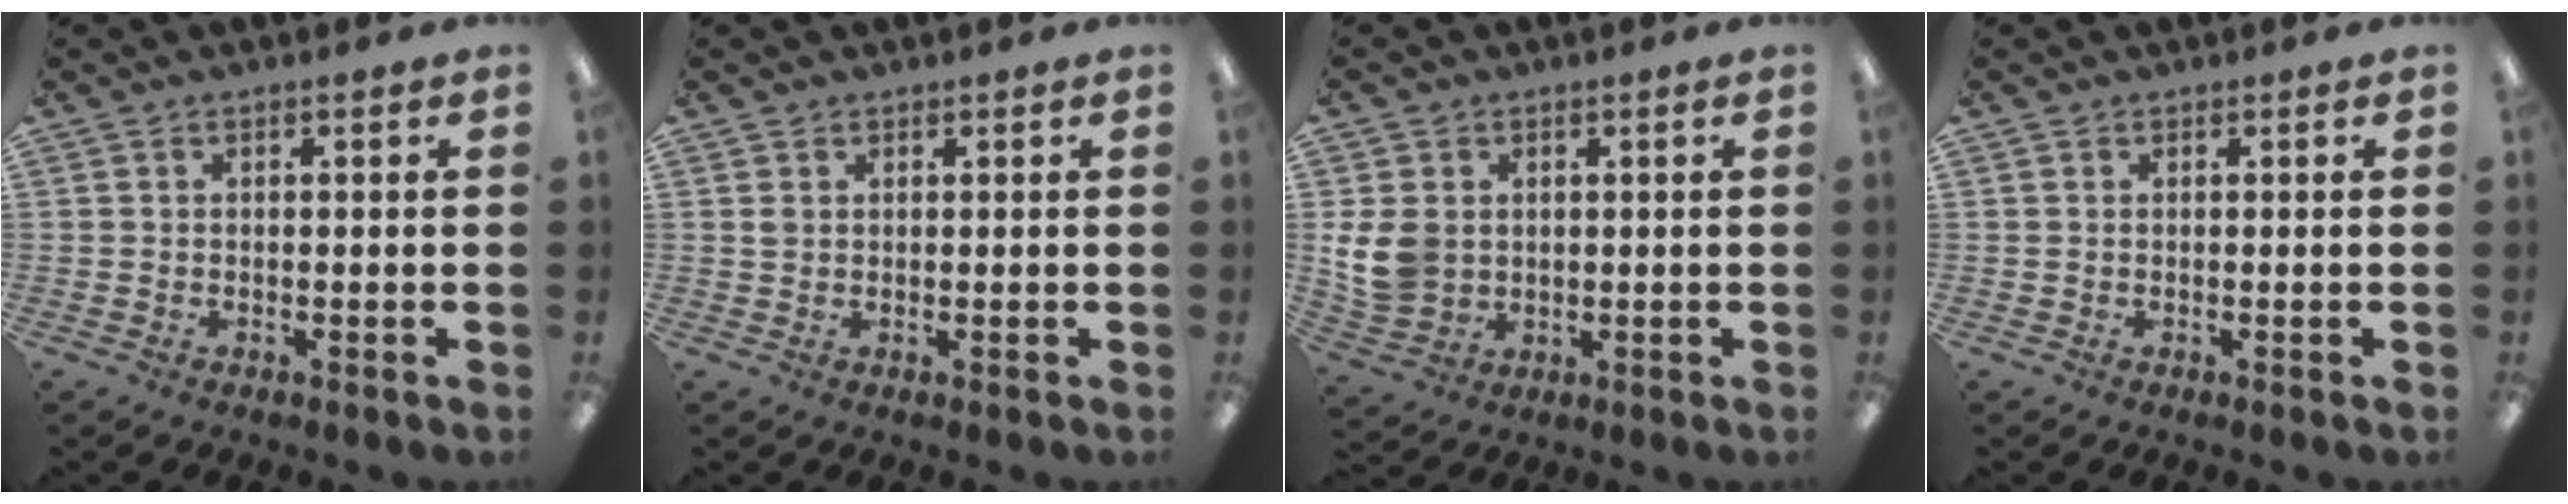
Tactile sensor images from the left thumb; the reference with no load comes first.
{"total": 1.1, "force": [0.6, 0.9, 0.1], "torque": [-0.004, 0.001, 0.013]}
{"total": 8.7, "force": [1.5, 7.3, 4.5], "torque": [-0.101, 0.008, 0.032]}
{"total": 0.0}